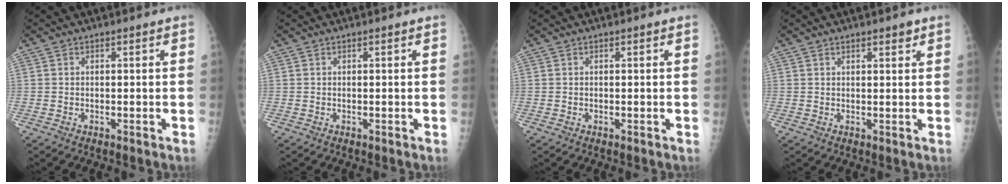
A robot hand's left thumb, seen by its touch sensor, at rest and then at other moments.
{"total": 0.0}
{"total": 0.0}
{"total": 1.9, "force": [1.3, 0.6, 1.1], "torque": [-0.010, -0.007, 0.018]}